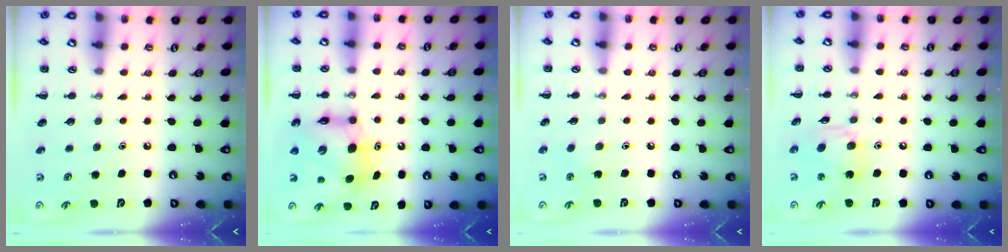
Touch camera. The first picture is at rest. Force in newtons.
{"total": 8.7, "press": 8.6, "slide": 1.3}
{"total": 3.9, "press": 3.7, "slide": 1.0}
{"total": 11.0, "press": 10.8, "slide": 2.4}